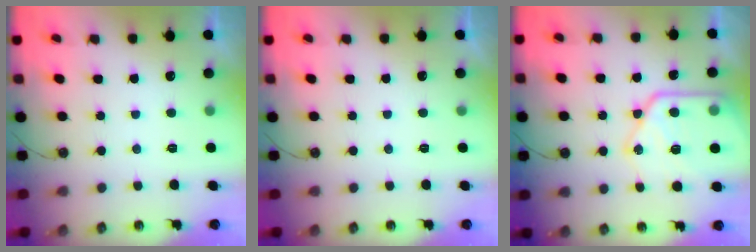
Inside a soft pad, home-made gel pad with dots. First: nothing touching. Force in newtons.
{"total": 0.0}
{"total": 18.2, "press": 18.1, "slide": 1.9}